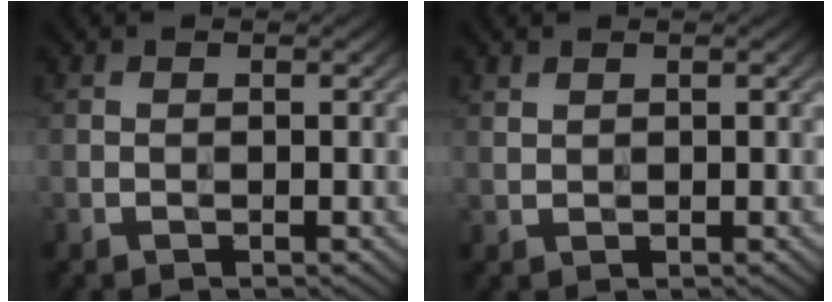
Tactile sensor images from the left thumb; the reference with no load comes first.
{"total": 1.1, "force": [0.8, 0.5, 0.4], "torque": [-0.014, -0.002, 0.022]}